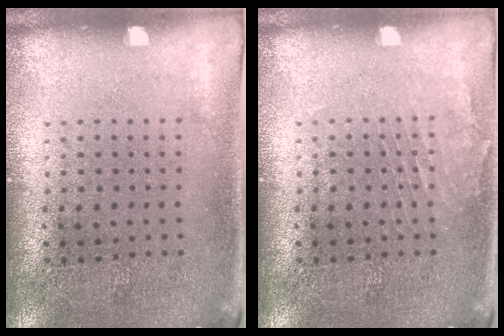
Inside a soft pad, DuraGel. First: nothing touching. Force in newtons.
{"total": 1.0, "press": 1.0, "slide": 0.1}